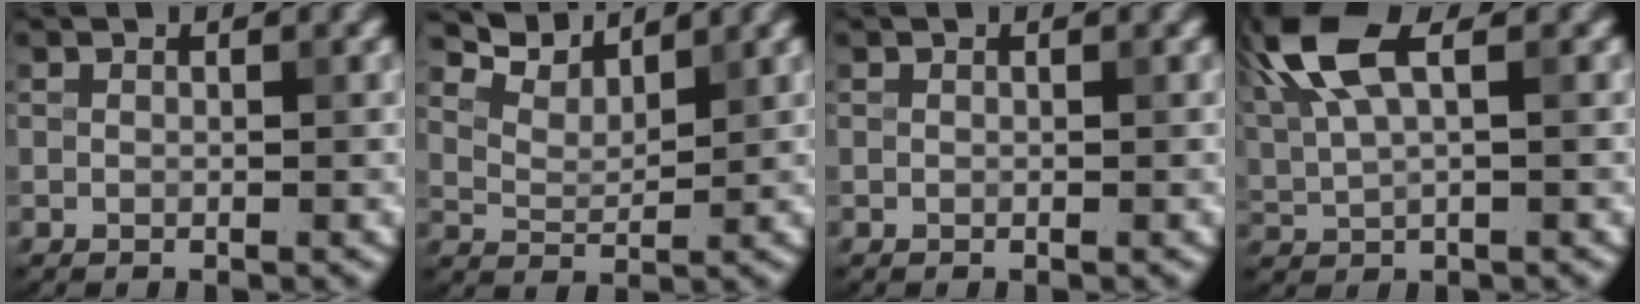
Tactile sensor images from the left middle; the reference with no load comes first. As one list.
[{"total": 4.3, "force": [4.1, 0.7, 1.2], "torque": [-0.036, 0.011, 0.076]}, {"total": 0.0}, {"total": 7.0, "force": [3.1, 2.5, 5.7], "torque": [-0.138, 0.018, 0.061]}]